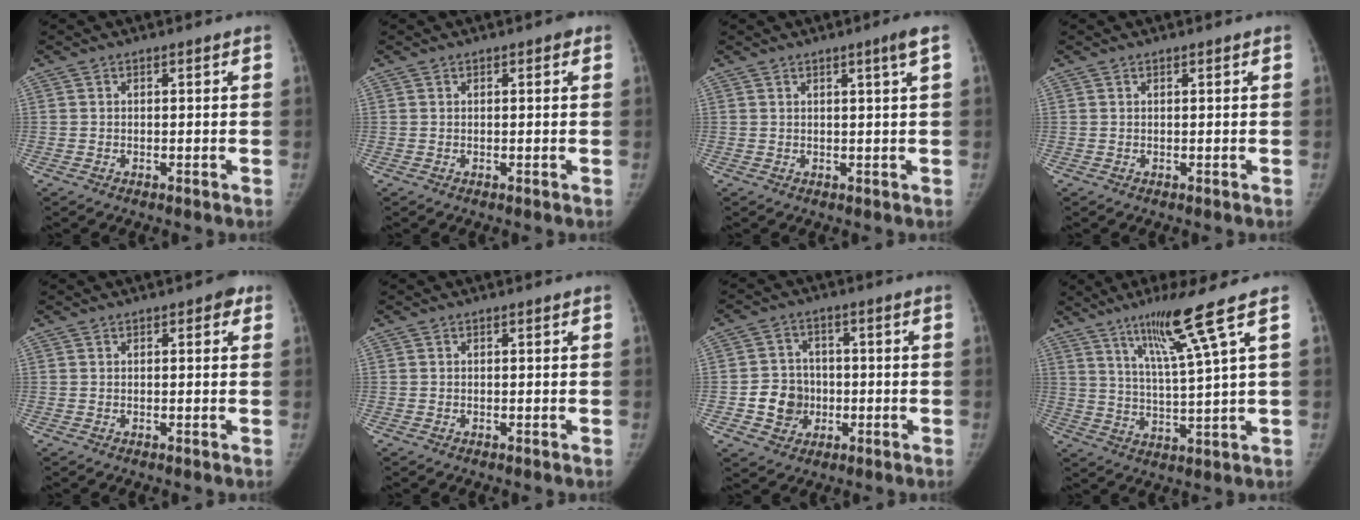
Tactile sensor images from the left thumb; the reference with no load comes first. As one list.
[{"total": 0.8, "force": [0.4, 0.4, 0.6], "torque": [-0.007, 0.002, 0.002]}, {"total": 2.3, "force": [1.0, -0.6, 1.9], "torque": [-0.033, -0.008, 0.019]}, {"total": 0.0}, {"total": 2.0, "force": [0.8, 1.0, 1.5], "torque": [-0.009, 0.002, 0.006]}, {"total": 0.0}, {"total": 7.6, "force": [-1.5, 6.9, 2.7], "torque": [-0.014, 0.016, -0.024]}, {"total": 11.1, "force": [6.2, -1.5, 9.1], "torque": [-0.158, -0.040, 0.116]}]